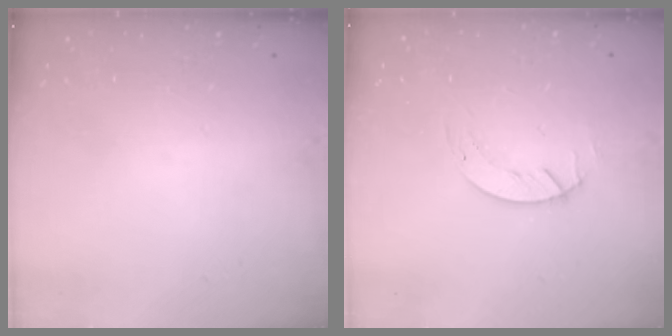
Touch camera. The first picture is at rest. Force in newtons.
{"total": 2.0, "press": 2.0, "slide": 0.2}